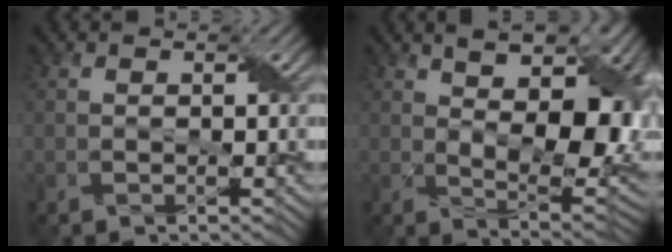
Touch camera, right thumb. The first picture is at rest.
{"total": 16.7, "force": [3.8, 8.2, 14.1], "torque": [-0.194, 0.013, 0.072]}